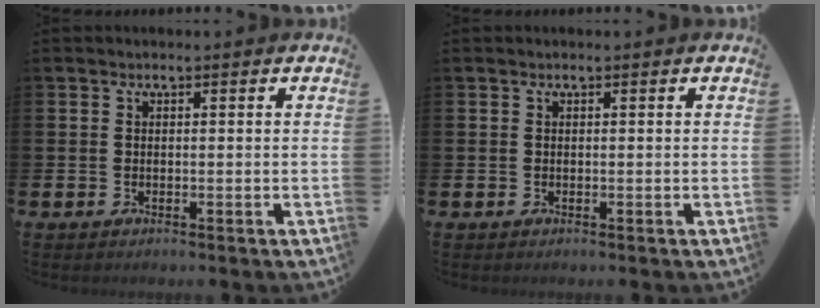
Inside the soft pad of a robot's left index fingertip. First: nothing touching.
{"total": 0.0}